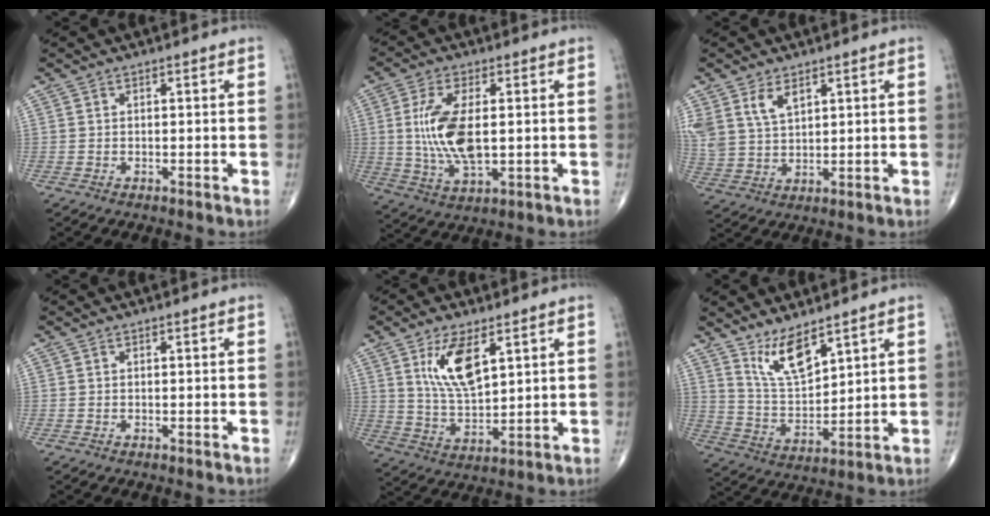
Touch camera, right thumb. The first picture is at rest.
{"total": 11.9, "force": [0.8, 5.2, 10.6], "torque": [-0.217, -0.011, 0.020]}
{"total": 7.2, "force": [4.0, 4.0, 4.4], "torque": [-0.082, -0.013, 0.090]}
{"total": 0.0}
{"total": 10.6, "force": [4.6, 4.5, 8.4], "torque": [-0.146, -0.026, 0.097]}
{"total": 8.9, "force": [6.3, 2.8, 5.6], "torque": [-0.096, -0.053, 0.135]}